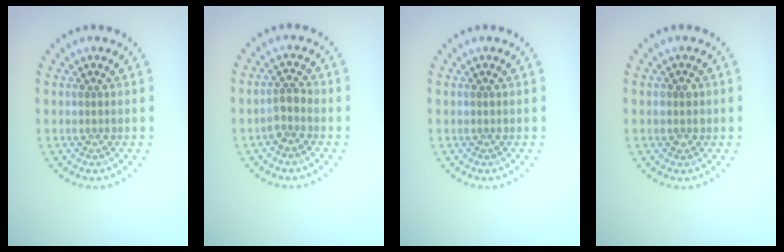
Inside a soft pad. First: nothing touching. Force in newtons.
{"total": 1.8, "press": 1.5, "slide": 1.1}
{"total": 0.0}
{"total": 1.2, "press": 1.2, "slide": 0.3}